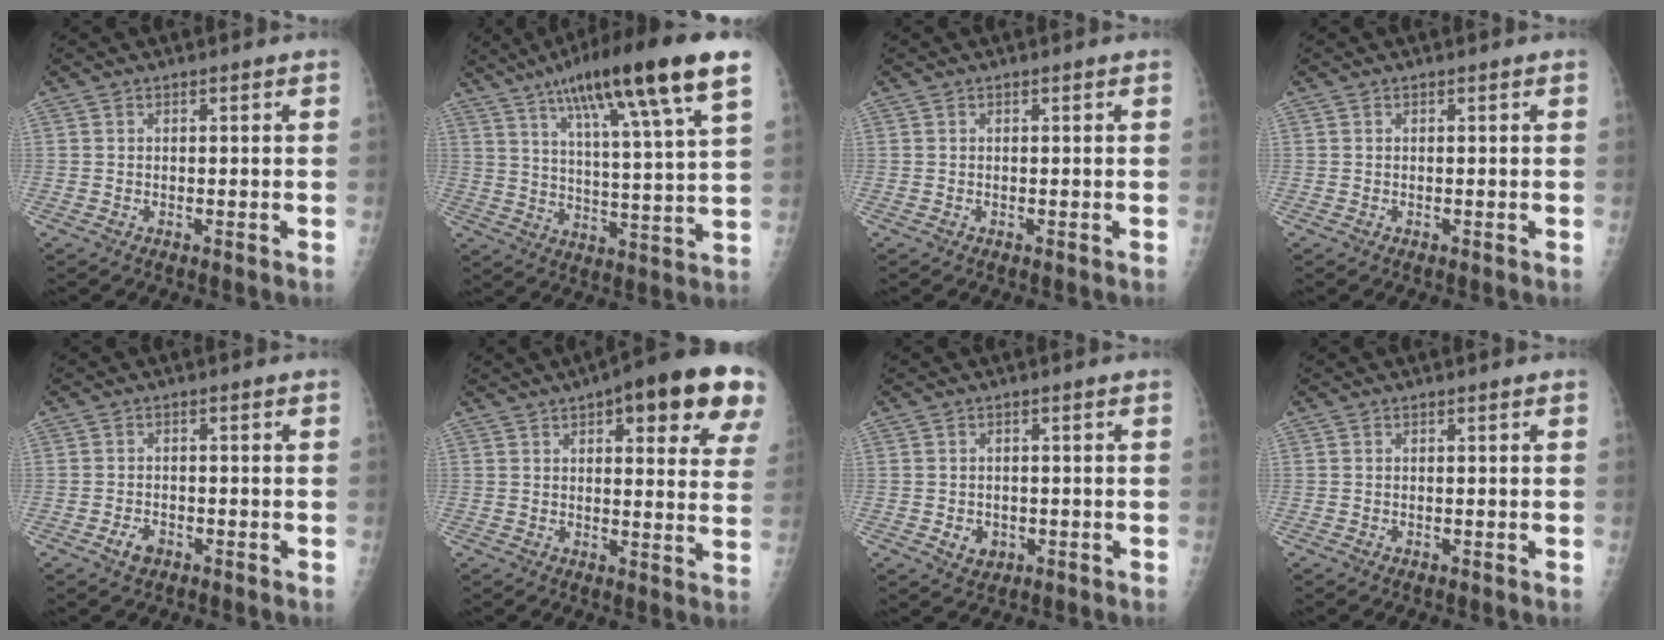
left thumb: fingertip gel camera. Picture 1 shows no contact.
{"total": 21.9, "force": [12.4, 2.6, 17.9], "torque": [-0.277, -0.026, 0.192]}
{"total": 0.0}
{"total": 0.0}
{"total": 2.6, "force": [-1.5, 1.6, 1.5], "torque": [-0.026, 0.012, -0.021]}
{"total": 19.1, "force": [9.8, 5.9, 15.3], "torque": [-0.172, -0.018, 0.115]}
{"total": 3.1, "force": [-0.8, 2.6, 1.6], "torque": [-0.013, 0.005, -0.003]}
{"total": 0.0}